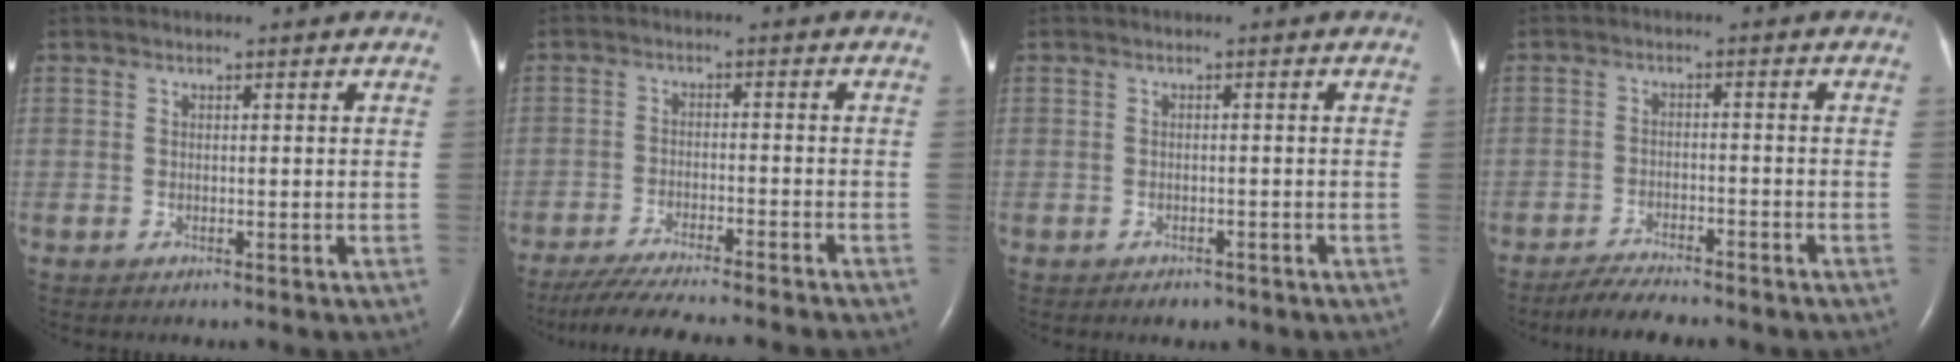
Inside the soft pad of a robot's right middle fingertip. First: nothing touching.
{"total": 12.8, "force": [-11.3, -0.2, 6.1], "torque": [-0.083, -0.026, -0.173]}
{"total": 1.5, "force": [-1.1, 0.7, 0.6], "torque": [-0.009, 0.000, -0.010]}
{"total": 6.8, "force": [-6.1, 0.9, 3.0], "torque": [-0.052, -0.016, -0.098]}